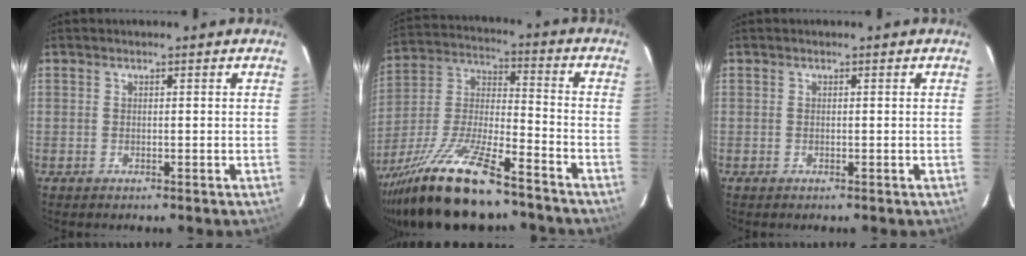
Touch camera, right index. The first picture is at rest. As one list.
[{"total": 21.3, "force": [-15.7, 4.9, 13.6], "torque": [-0.278, -0.027, -0.276]}, {"total": 0.0}]